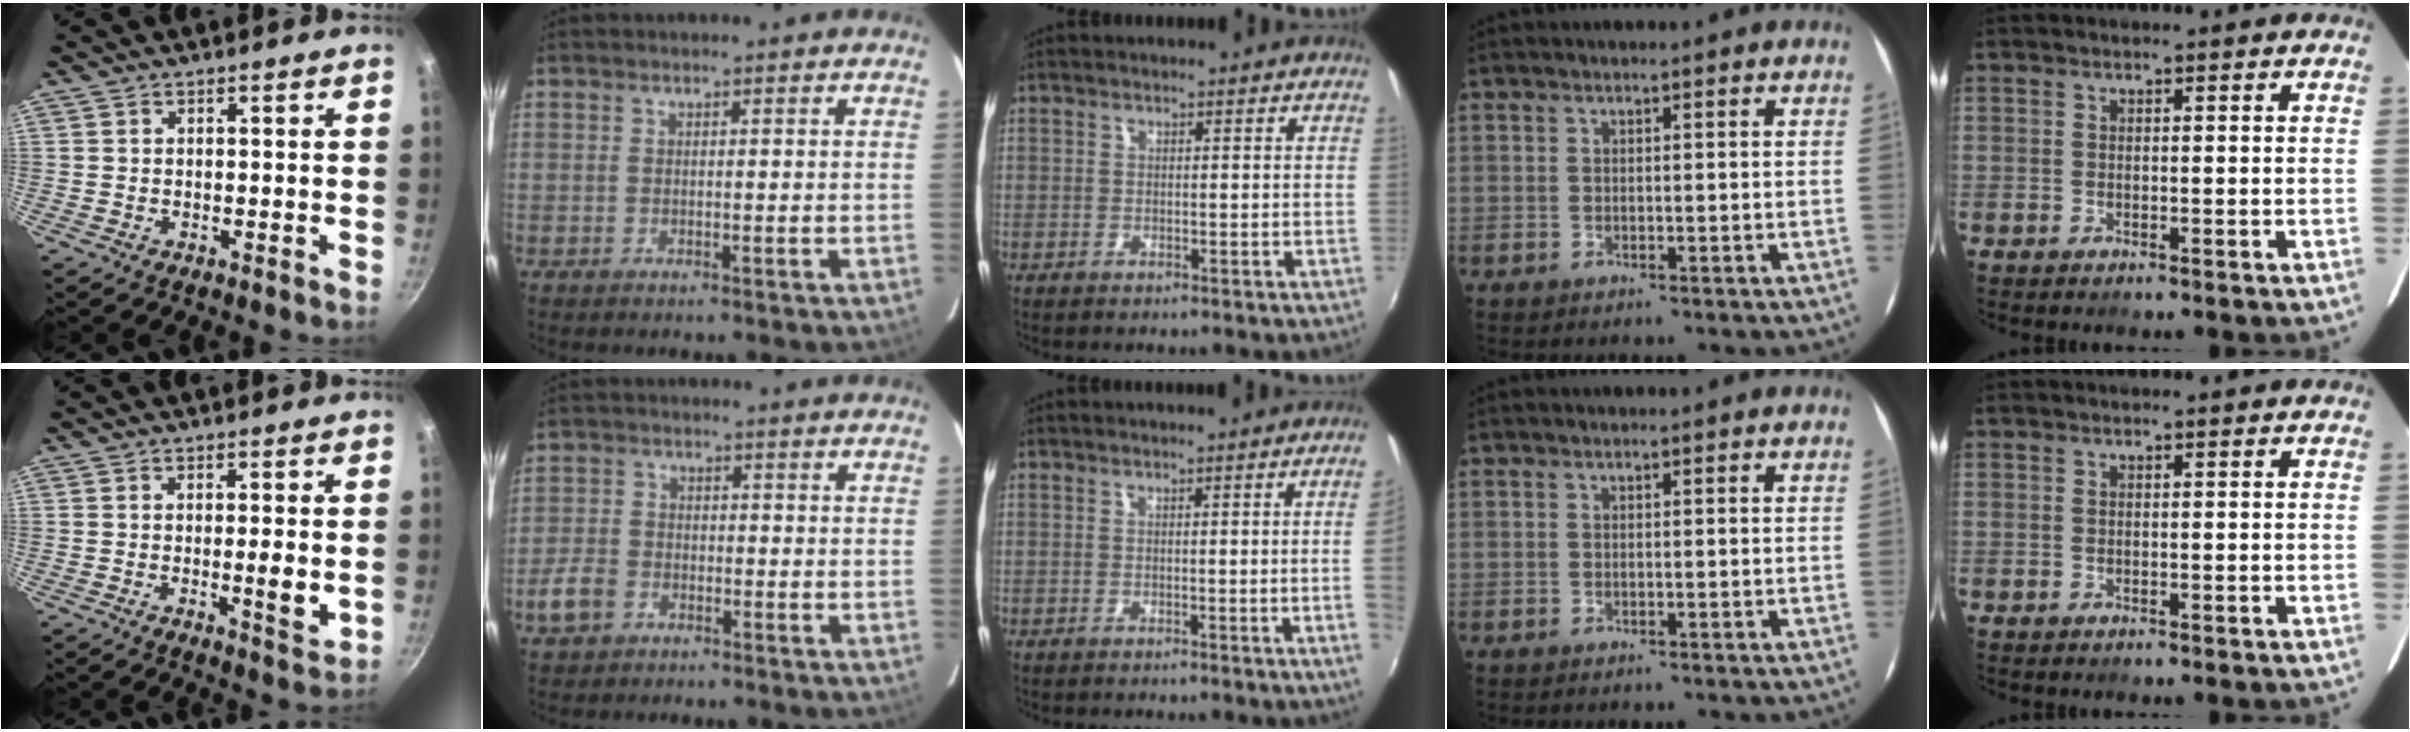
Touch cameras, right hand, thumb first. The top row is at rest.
{"thumb": {"total": 4.8, "force": [-0.4, 0.7, 4.8], "torque": [-0.080, -0.014, -0.006]}, "index": {"total": 5.8, "force": [-3.0, 4.3, 2.4], "torque": [-0.062, 0.009, -0.056]}, "middle": {"total": 3.0, "force": [-0.1, -1.7, 2.5], "torque": [-0.037, -0.012, 0.003]}}